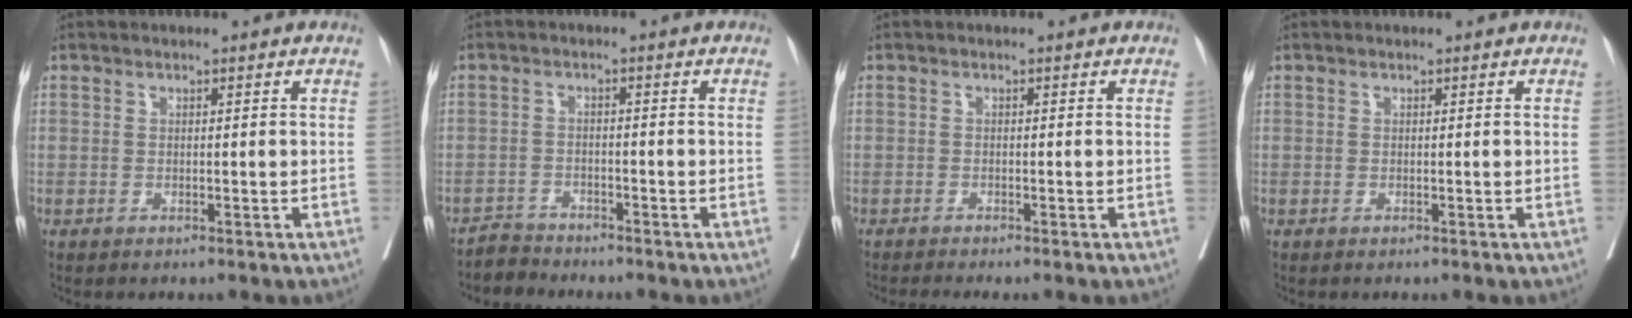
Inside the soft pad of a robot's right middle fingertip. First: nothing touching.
{"total": 2.5, "force": [-2.3, 0.3, -1.0], "torque": [0.023, -0.008, -0.043]}
{"total": 2.3, "force": [-2.0, -0.5, 1.0], "torque": [-0.011, -0.003, -0.035]}
{"total": 0.0}